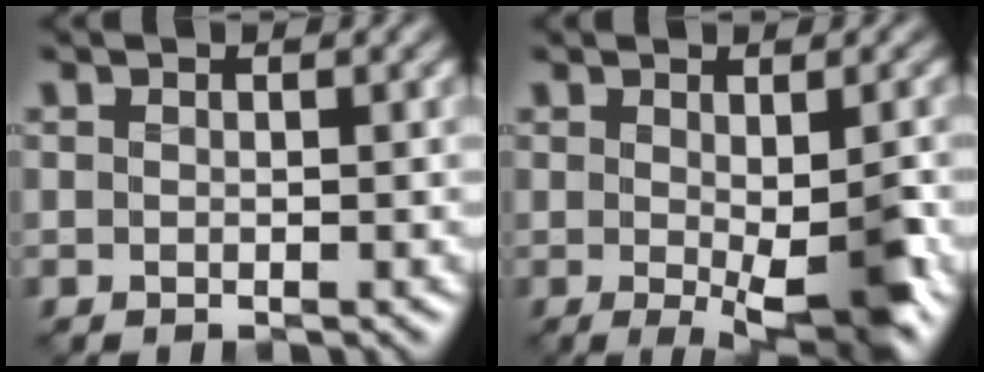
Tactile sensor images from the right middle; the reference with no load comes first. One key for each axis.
{"total": 5.0, "fx": -0.9, "fy": 1.4, "fz": 4.7, "tx": -0.077, "ty": -0.008, "tz": -0.012}